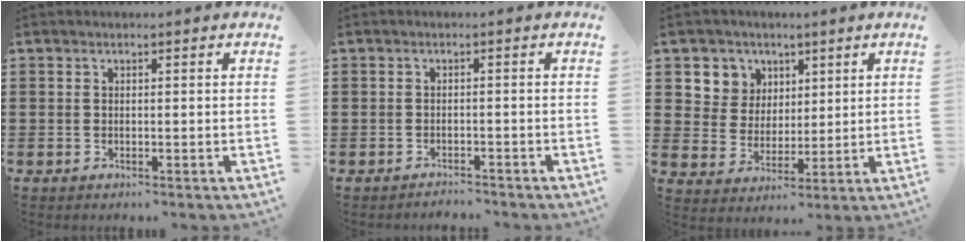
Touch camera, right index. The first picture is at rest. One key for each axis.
{"total": 1.6, "fx": -1.6, "fy": 0.1, "fz": -0.3, "tx": -0.001, "ty": 0.004, "tz": -0.038}
{"total": 6.3, "fx": 3.1, "fy": 5.5, "fz": -0.2, "tx": -0.028, "ty": -0.003, "tz": 0.056}